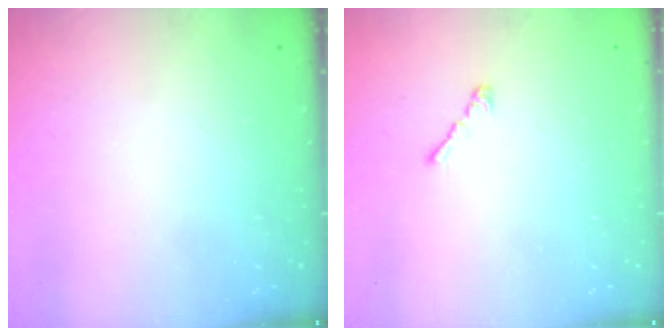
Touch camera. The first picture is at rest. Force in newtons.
{"total": 2.2, "press": 2.1, "slide": 0.6}